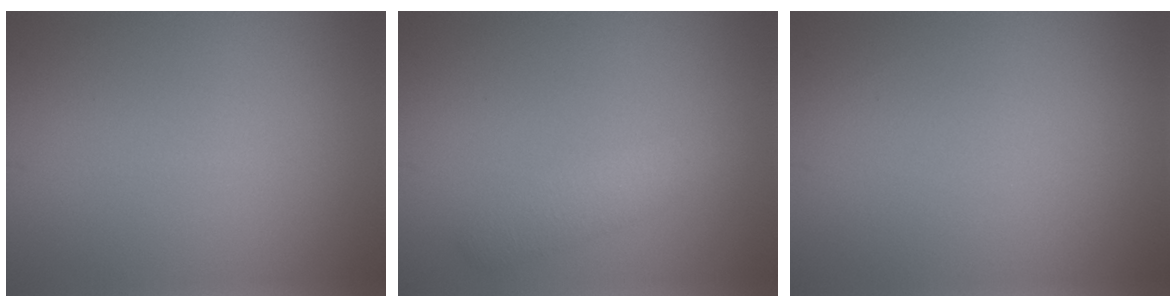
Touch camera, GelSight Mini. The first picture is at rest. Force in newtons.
{"total": 2.4, "press": 2.3, "slide": 0.1}
{"total": 0.0}